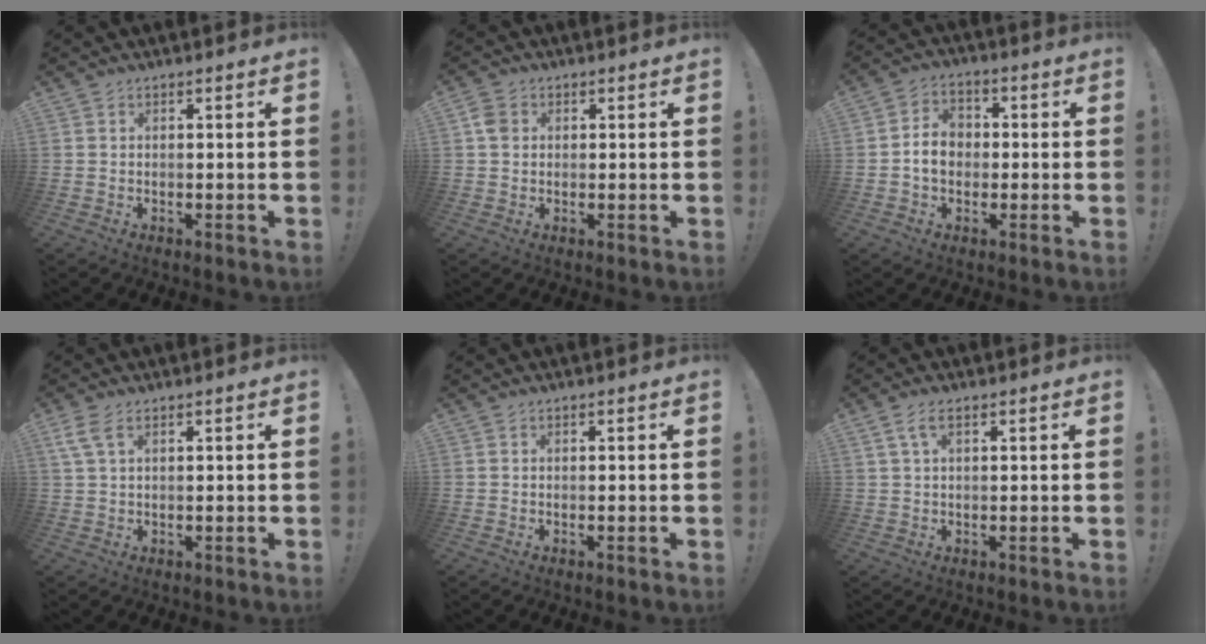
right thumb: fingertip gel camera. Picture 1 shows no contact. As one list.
[{"total": 3.8, "force": [0.7, 3.1, 2.0], "torque": [-0.027, 0.003, 0.014]}, {"total": 8.0, "force": [-0.9, 6.5, 4.6], "torque": [-0.071, 0.019, -0.014]}, {"total": 4.5, "force": [2.2, 1.8, 3.5], "torque": [-0.078, 0.004, 0.045]}, {"total": 0.0}, {"total": 4.1, "force": [1.6, 1.6, 3.4], "torque": [-0.067, 0.005, 0.030]}]